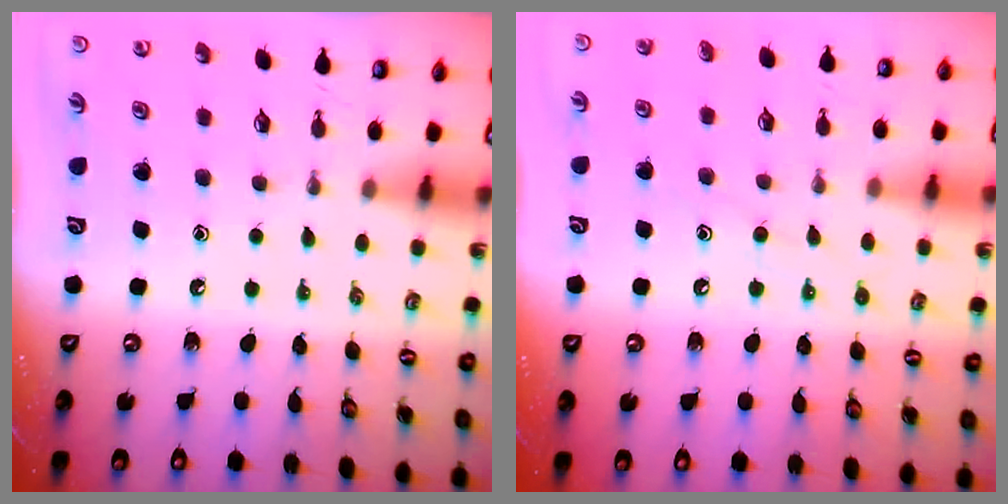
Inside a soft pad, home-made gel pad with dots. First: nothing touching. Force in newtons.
{"total": 7.9, "press": 7.9, "slide": 0.6}